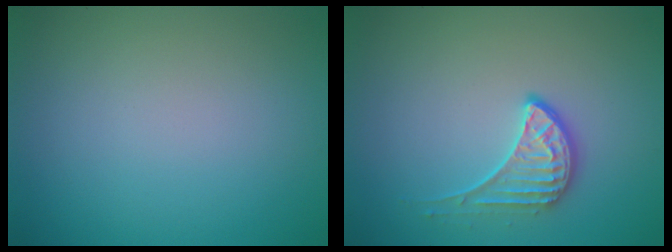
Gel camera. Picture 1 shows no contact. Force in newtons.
{"total": 2.3, "press": 1.7, "slide": 1.5}